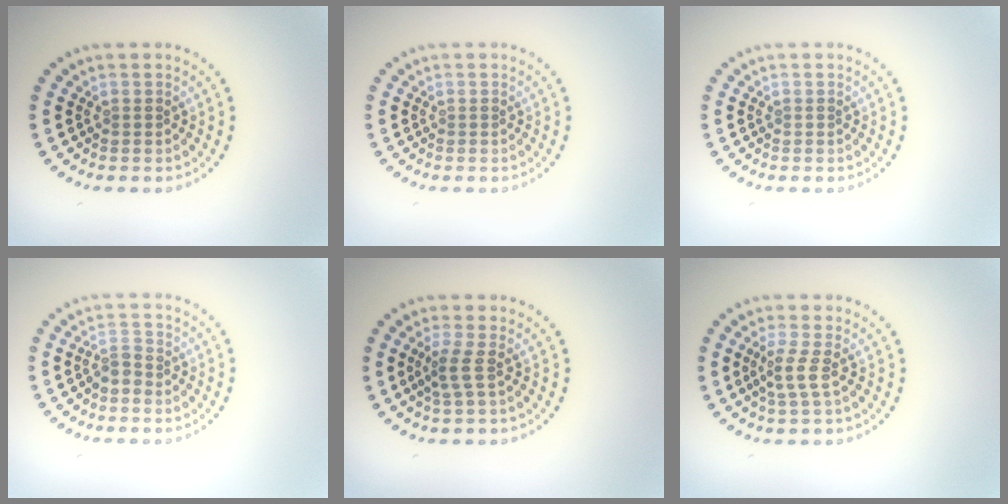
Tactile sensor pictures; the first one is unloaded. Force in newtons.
{"total": 0.0}
{"total": 0.0}
{"total": 1.5, "press": 1.2, "slide": 0.9}
{"total": 1.8, "press": 1.3, "slide": 1.3}
{"total": 1.9, "press": 1.3, "slide": 1.3}